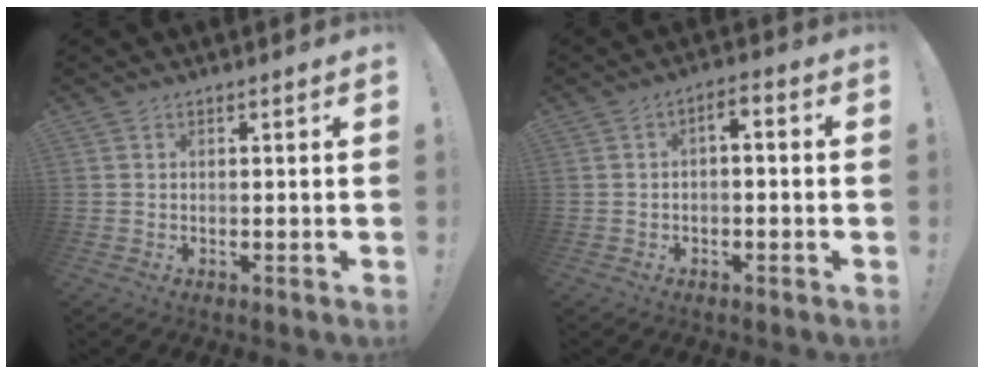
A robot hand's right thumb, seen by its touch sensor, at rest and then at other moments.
{"total": 3.2, "force": [-1.7, 1.4, 2.3], "torque": [-0.043, 0.010, -0.031]}